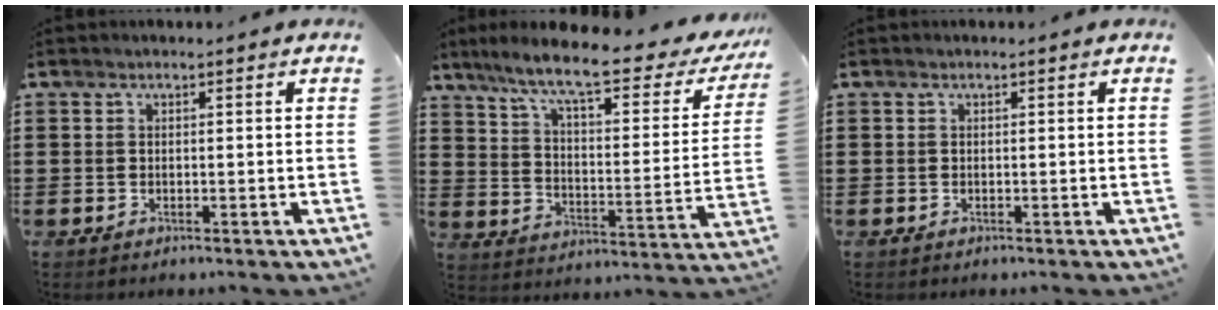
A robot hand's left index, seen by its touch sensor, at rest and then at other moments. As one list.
[{"total": 9.8, "force": [7.8, 0.5, 5.9], "torque": [-0.135, -0.049, 0.125]}, {"total": 0.0}]